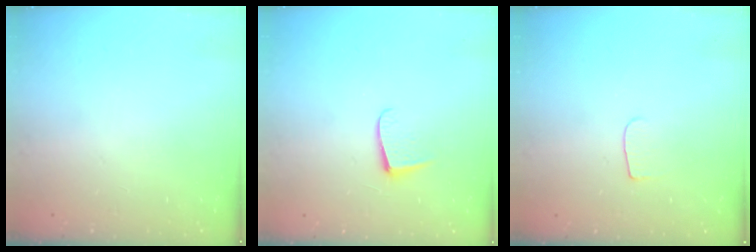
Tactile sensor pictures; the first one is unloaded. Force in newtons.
{"total": 5.9, "press": 5.8, "slide": 0.5}
{"total": 4.3, "press": 4.3, "slide": 0.5}